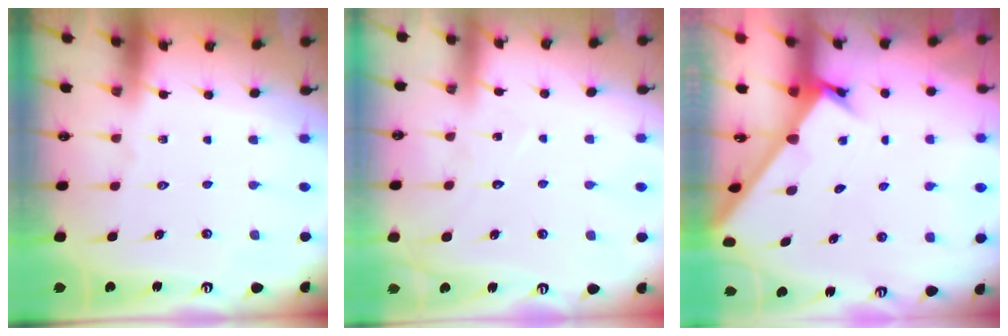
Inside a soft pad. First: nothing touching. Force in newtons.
{"total": 5.9, "press": 5.9, "slide": 0.2}
{"total": 2.1, "press": 2.1, "slide": 0.2}